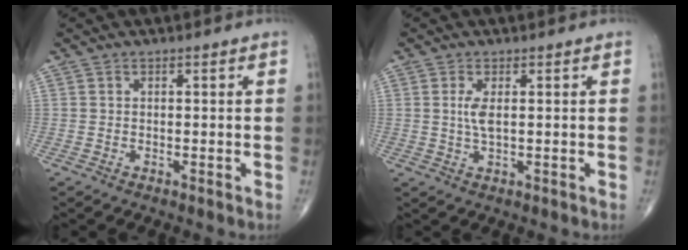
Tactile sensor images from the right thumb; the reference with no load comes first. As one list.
[{"total": 3.1, "force": [0.6, 1.0, 2.9], "torque": [-0.065, -0.004, 0.015]}]